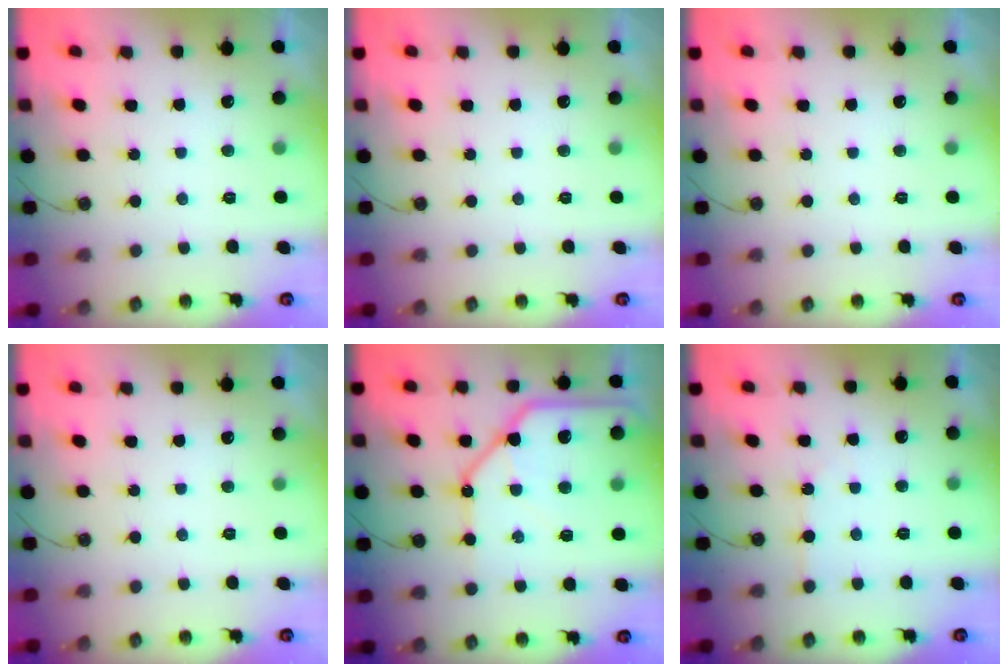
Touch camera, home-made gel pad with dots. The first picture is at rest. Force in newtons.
{"total": 0.0}
{"total": 0.0}
{"total": 0.0}
{"total": 19.0, "press": 18.9, "slide": 2.0}
{"total": 1.8, "press": 1.8, "slide": 0.4}